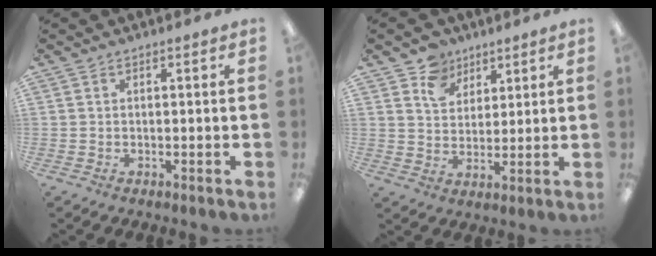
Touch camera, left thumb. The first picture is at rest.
{"total": 7.7, "force": [5.3, 5.4, 1.1], "torque": [-0.028, -0.023, 0.100]}